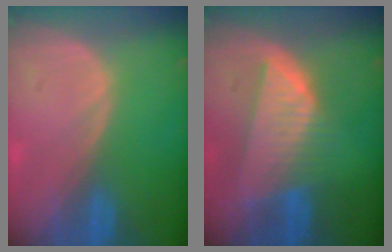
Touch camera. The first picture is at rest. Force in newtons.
{"total": 8.1, "press": 7.2, "slide": 3.8}